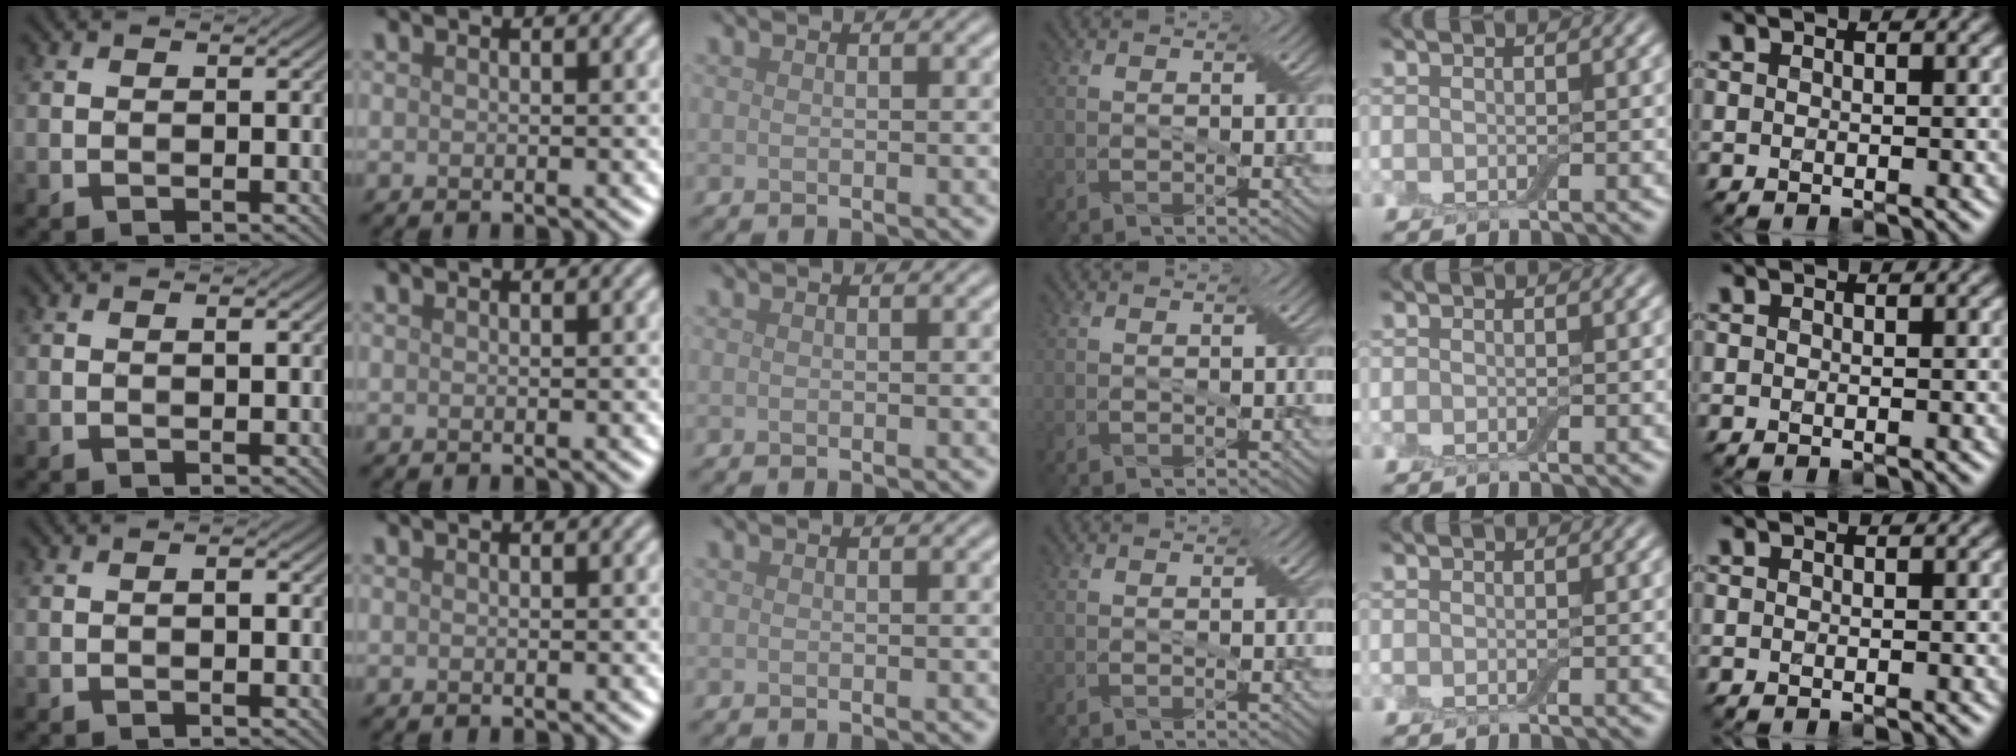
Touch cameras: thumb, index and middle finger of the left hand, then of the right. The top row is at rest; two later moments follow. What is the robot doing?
{"motion": "fold", "object": "bandage"}